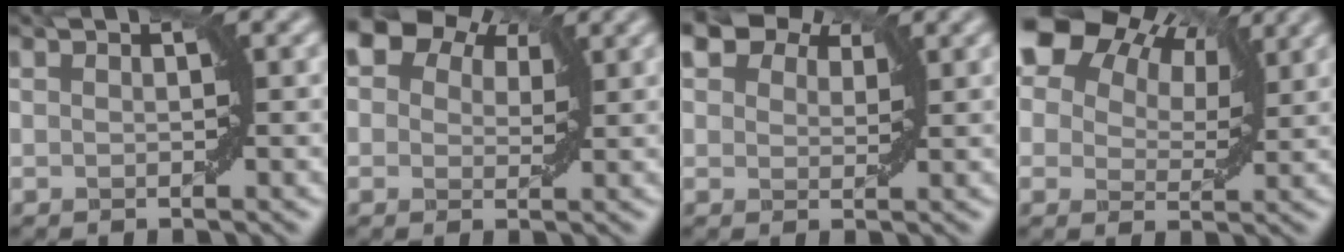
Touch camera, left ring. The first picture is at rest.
{"total": 7.9, "force": [4.6, 5.2, 3.9], "torque": [-0.062, 0.029, 0.045]}
{"total": 7.3, "force": [4.9, 4.1, 3.5], "torque": [-0.066, 0.021, 0.064]}
{"total": 13.3, "force": [7.5, 7.4, 8.2], "torque": [-0.143, 0.033, 0.107]}